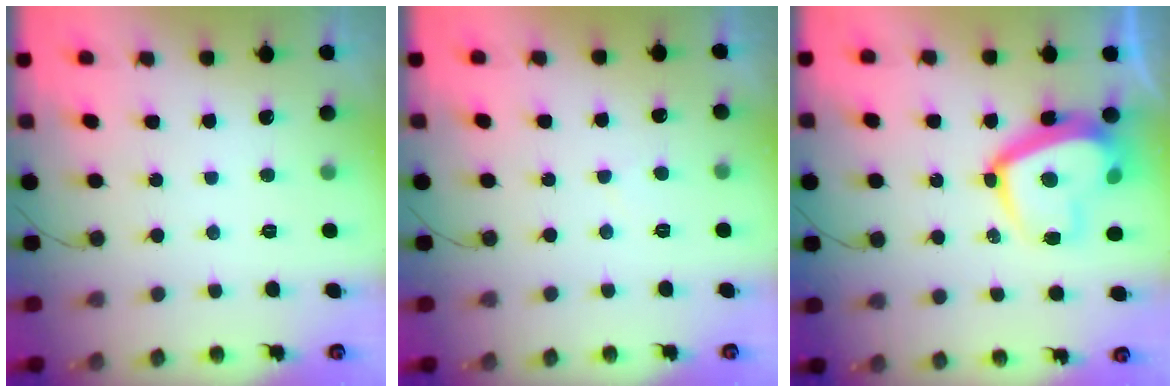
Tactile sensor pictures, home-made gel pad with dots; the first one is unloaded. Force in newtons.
{"total": 1.5, "press": 1.5, "slide": 0.4}
{"total": 15.0, "press": 14.9, "slide": 1.5}